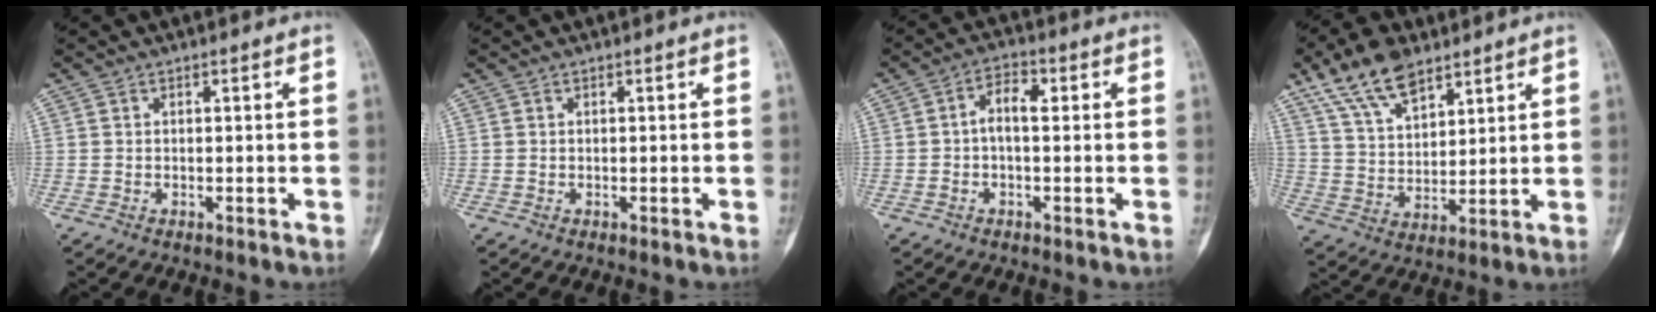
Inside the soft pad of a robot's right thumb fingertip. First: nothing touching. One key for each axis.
{"total": 0.0}
{"total": 4.8, "fx": 0.2, "fy": 2.6, "fz": 4.0, "tx": -0.066, "ty": 0.017, "tz": -0.005}
{"total": 13.0, "fx": 8.6, "fy": 6.2, "fz": 7.5, "tx": -0.114, "ty": -0.028, "tz": 0.165}